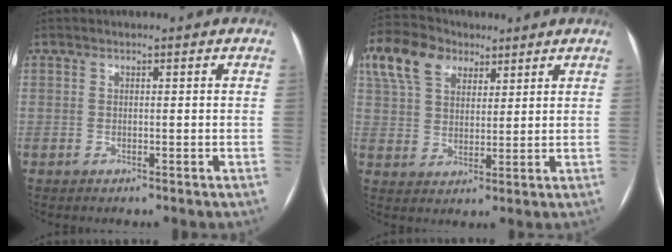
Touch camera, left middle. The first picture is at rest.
{"total": 16.4, "force": [9.6, 10.4, 8.3], "torque": [-0.221, 0.063, 0.177]}